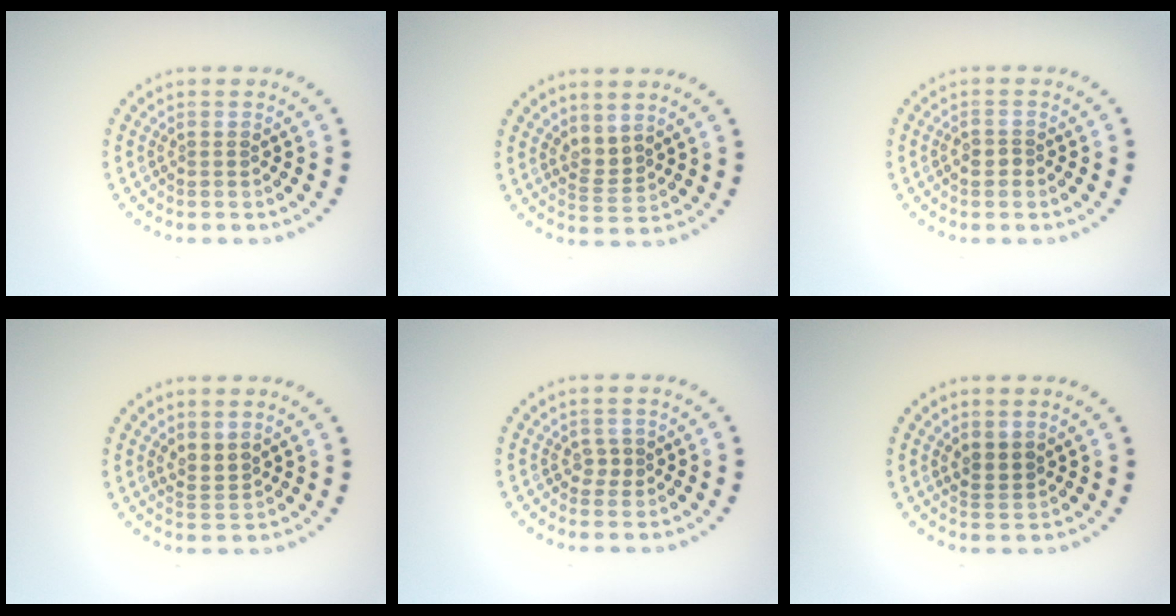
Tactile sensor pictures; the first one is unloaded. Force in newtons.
{"total": 1.9, "press": 1.4, "slide": 1.3}
{"total": 1.3, "press": 1.2, "slide": 0.6}
{"total": 1.7, "press": 1.4, "slide": 1.0}
{"total": 1.0, "press": 0.9, "slide": 0.5}
{"total": 1.7, "press": 1.5, "slide": 0.8}